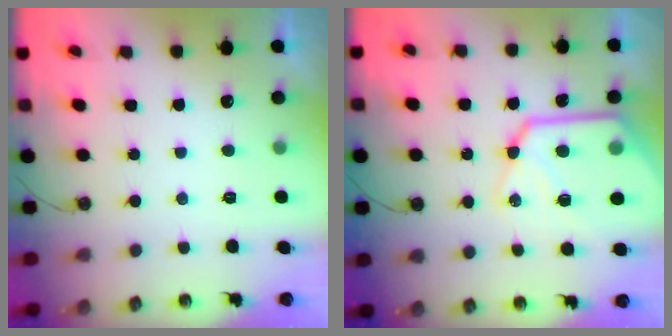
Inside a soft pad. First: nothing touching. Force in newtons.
{"total": 20.1, "press": 20.0, "slide": 2.4}